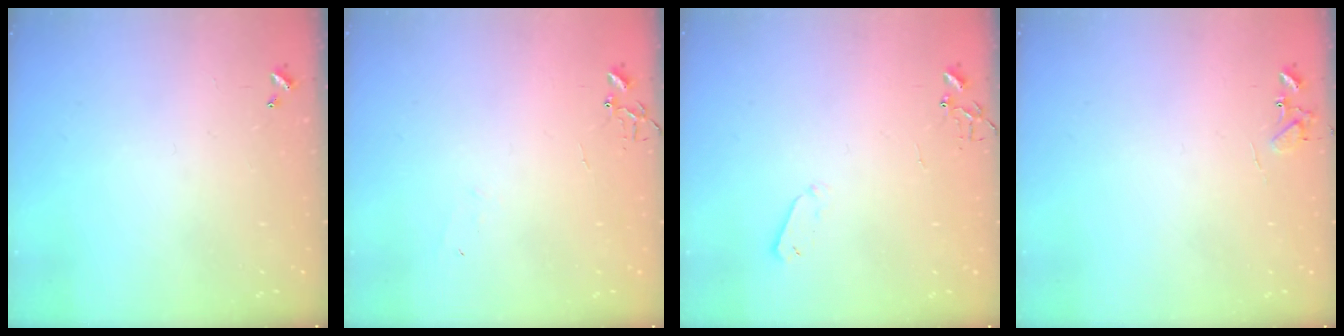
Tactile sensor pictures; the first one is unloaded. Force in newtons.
{"total": 4.3, "press": 4.2, "slide": 0.5}
{"total": 3.7, "press": 3.6, "slide": 0.7}
{"total": 7.6, "press": 7.6, "slide": 0.6}